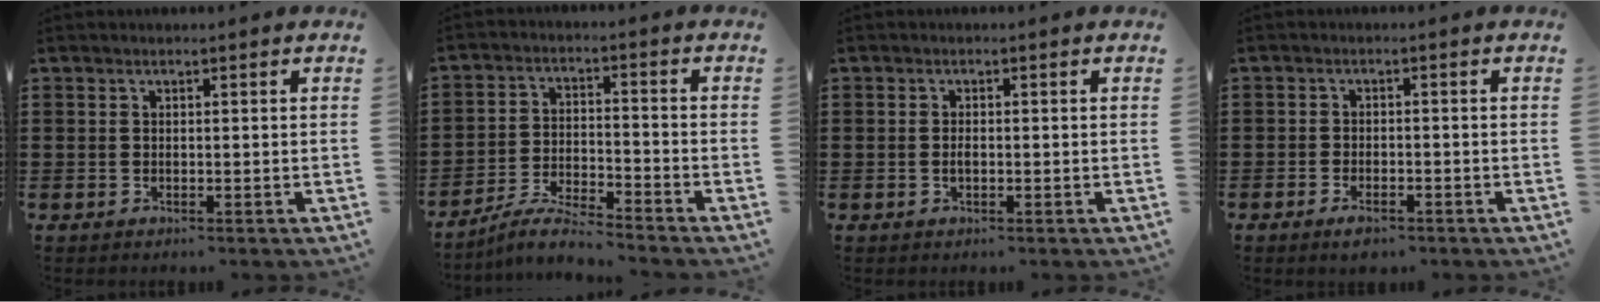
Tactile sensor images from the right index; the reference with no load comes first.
{"total": 5.6, "force": [-5.3, 0.2, 1.7], "torque": [-0.043, -0.004, -0.105]}
{"total": 1.1, "force": [-0.2, 0.4, 0.9], "torque": [-0.019, 0.000, -0.005]}
{"total": 2.1, "force": [-1.6, 0.7, 1.0], "torque": [-0.020, 0.003, -0.031]}